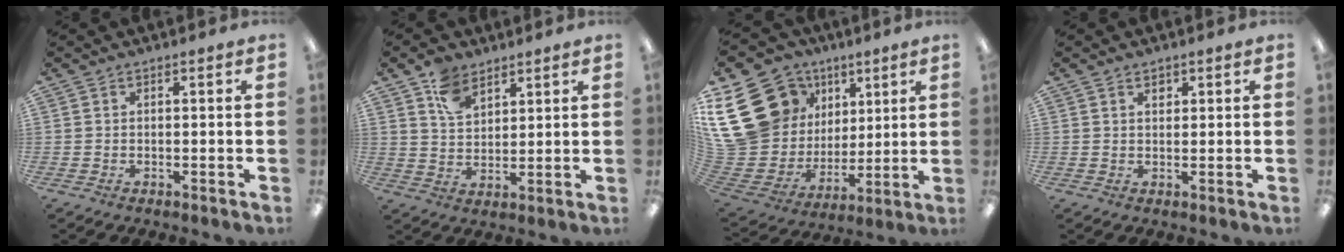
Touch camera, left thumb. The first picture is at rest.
{"total": 7.6, "force": [5.2, 4.6, 3.2], "torque": [-0.065, -0.012, 0.097]}
{"total": 26.1, "force": [10.0, 20.4, 12.9], "torque": [-0.256, -0.066, 0.229]}
{"total": 1.7, "force": [1.1, 1.0, 0.7], "torque": [-0.008, -0.001, 0.018]}